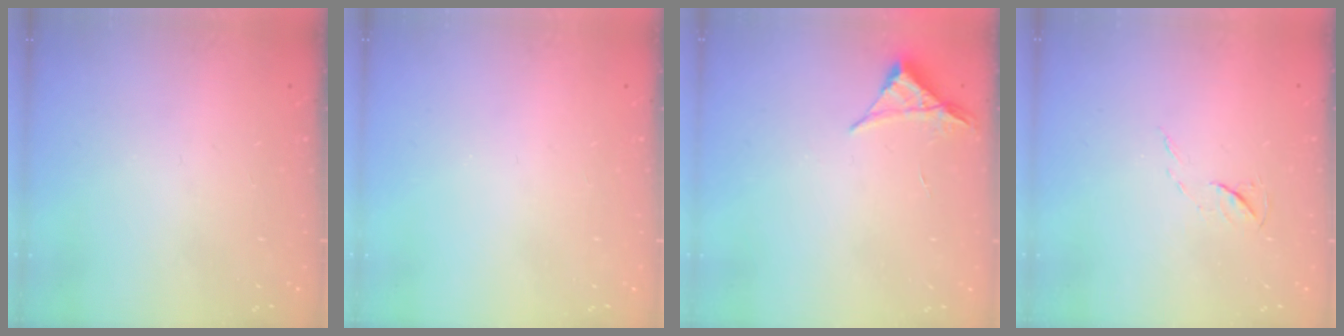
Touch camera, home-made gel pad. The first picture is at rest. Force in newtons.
{"total": 0.0}
{"total": 3.4, "press": 3.4, "slide": 0.6}
{"total": 4.6, "press": 4.6, "slide": 0.6}